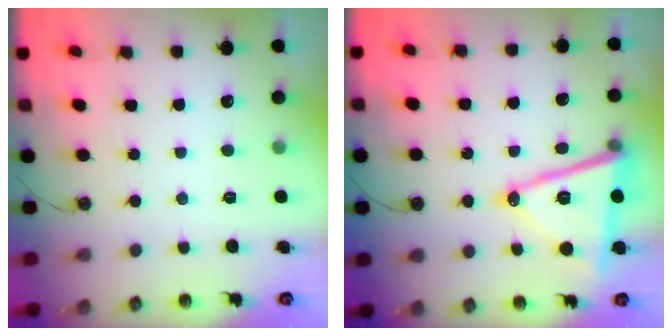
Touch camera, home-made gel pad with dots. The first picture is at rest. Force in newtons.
{"total": 15.7, "press": 15.2, "slide": 3.9}